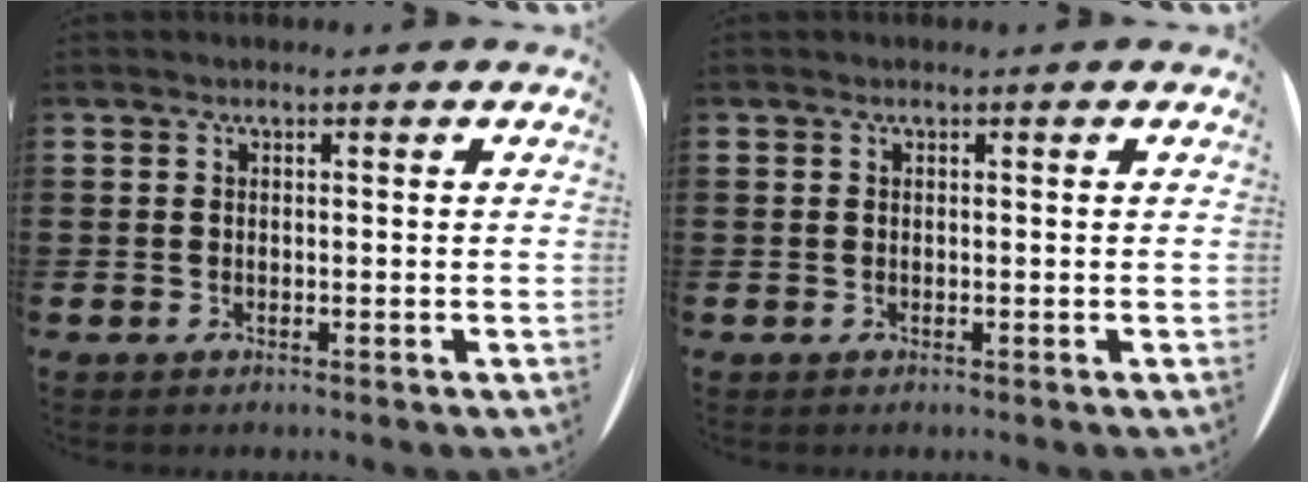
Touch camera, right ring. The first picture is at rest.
{"total": 0.0}